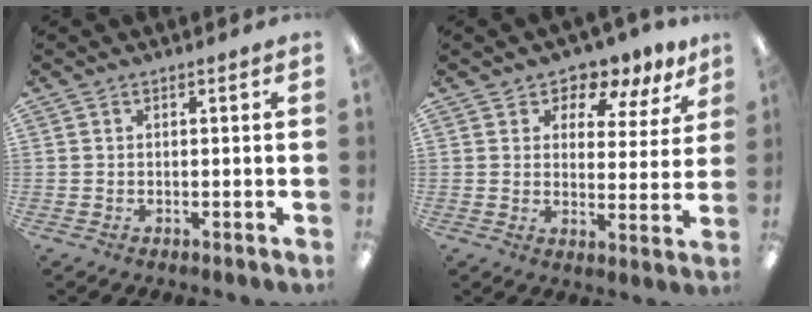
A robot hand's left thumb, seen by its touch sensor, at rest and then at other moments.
{"total": 6.5, "force": [5.6, 2.8, 1.7], "torque": [-0.025, -0.049, 0.095]}